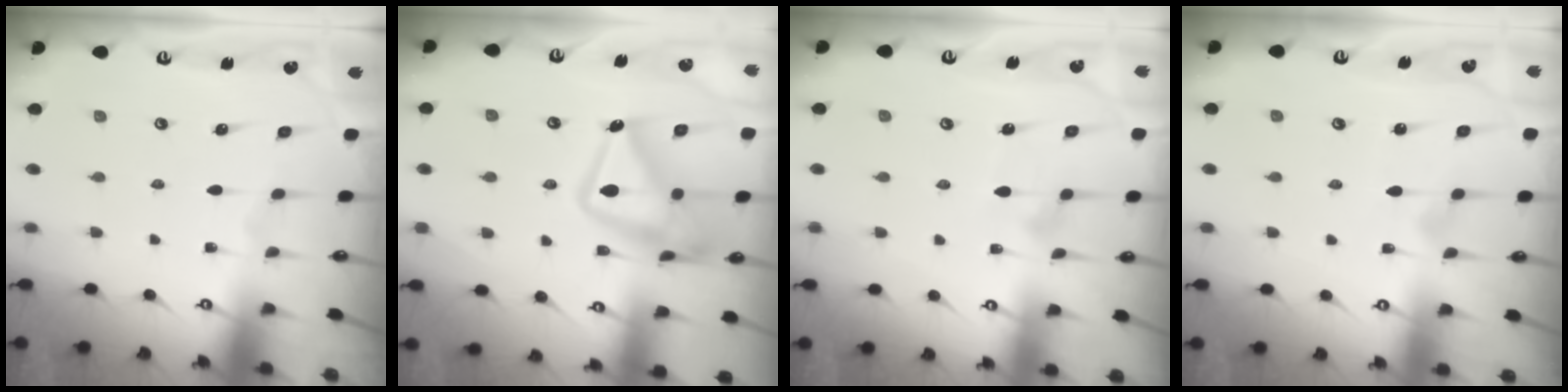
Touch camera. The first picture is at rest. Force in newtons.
{"total": 18.2, "press": 18.1, "slide": 1.5}
{"total": 6.5, "press": 6.5, "slide": 0.3}
{"total": 5.1, "press": 5.0, "slide": 0.3}